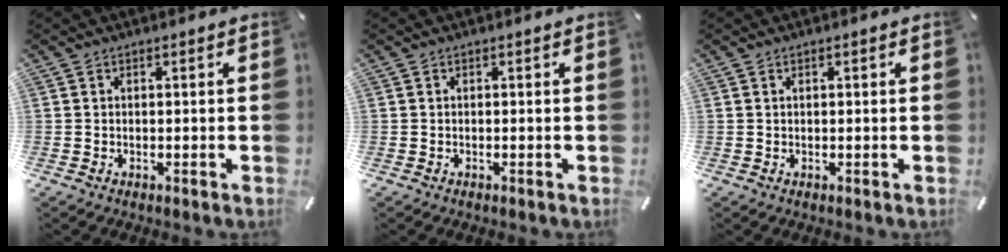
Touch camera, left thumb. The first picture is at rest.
{"total": 0.0}
{"total": 0.6, "force": [0.1, 0.3, 0.5], "torque": [-0.010, 0.003, 0.001]}